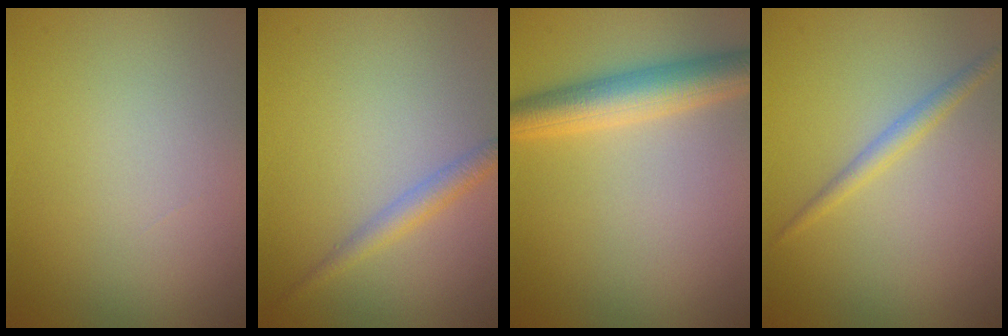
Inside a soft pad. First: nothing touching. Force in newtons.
{"total": 1.8, "press": 1.8, "slide": 0.0}
{"total": 4.7, "press": 4.7, "slide": 0.1}
{"total": 1.5, "press": 1.5, "slide": 0.0}